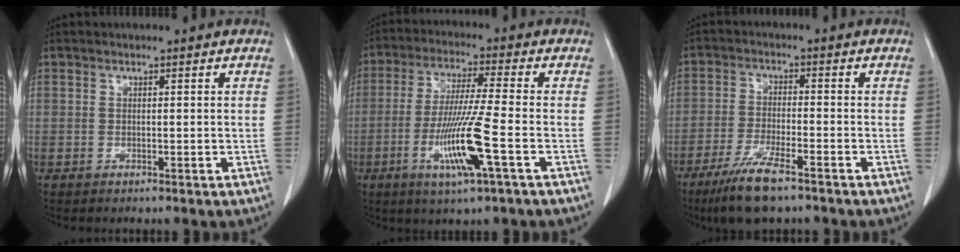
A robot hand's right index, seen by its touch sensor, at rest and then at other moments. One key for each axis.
{"total": 11.4, "fx": -3.8, "fy": -0.5, "fz": 10.7, "tx": -0.213, "ty": -0.019, "tz": -0.074}
{"total": 8.5, "fx": -5.9, "fy": 1.2, "fz": 6.0, "tx": -0.117, "ty": -0.020, "tz": -0.105}